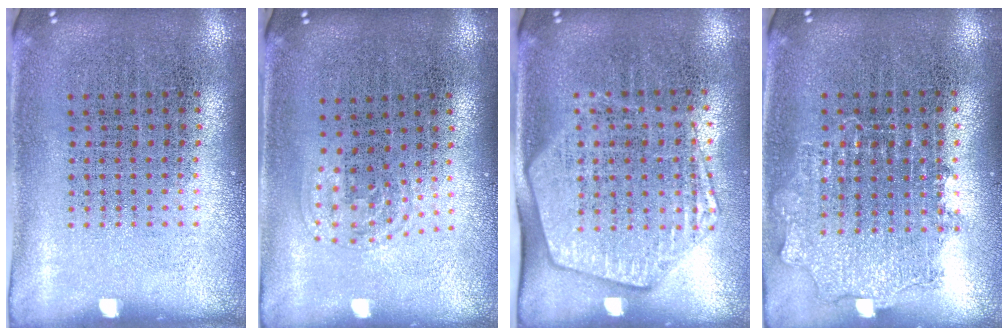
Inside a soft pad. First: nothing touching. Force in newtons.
{"total": 1.0, "press": 0.7, "slide": 0.7}
{"total": 1.9, "press": 1.7, "slide": 0.9}
{"total": 0.9, "press": 0.9, "slide": 0.2}